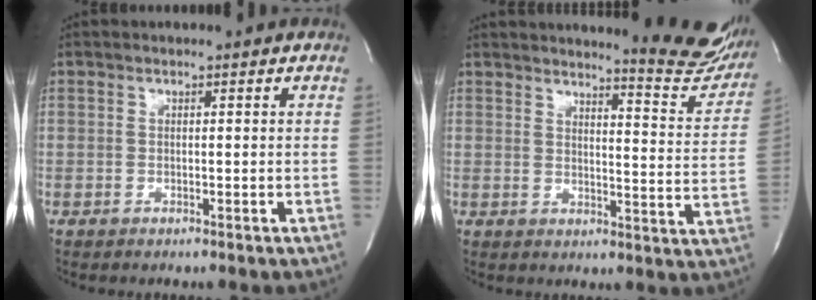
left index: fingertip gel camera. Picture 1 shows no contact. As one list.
[{"total": 13.5, "force": [12.8, 0.9, 4.1], "torque": [-0.045, -0.075, 0.138]}]